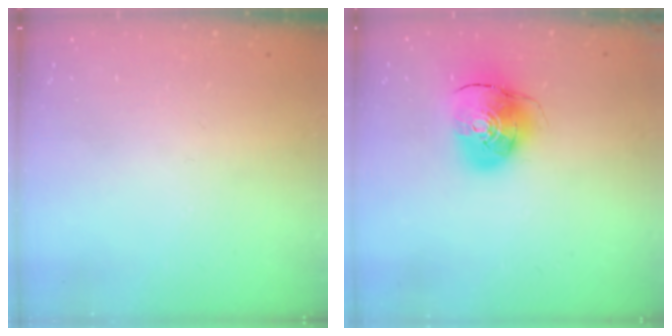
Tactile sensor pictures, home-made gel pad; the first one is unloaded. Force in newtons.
{"total": 10.4, "press": 10.3, "slide": 1.4}